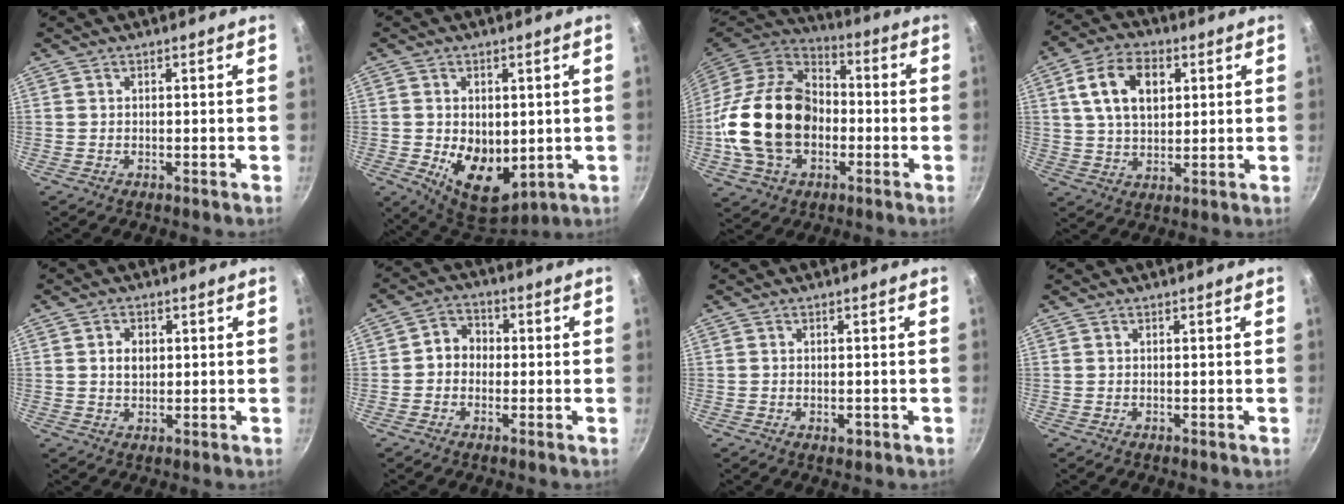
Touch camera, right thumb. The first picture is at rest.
{"total": 12.2, "force": [-1.0, 8.1, 9.1], "torque": [-0.114, -0.028, 0.005]}
{"total": 23.3, "force": [-3.4, 16.6, 16.0], "torque": [-0.277, 0.040, -0.065]}
{"total": 11.9, "force": [3.5, 7.6, 8.5], "torque": [-0.135, 0.003, 0.058]}
{"total": 3.4, "force": [0.6, 2.5, 2.3], "torque": [-0.026, 0.001, 0.011]}
{"total": 5.0, "force": [-0.3, 4.4, 2.4], "torque": [-0.010, 0.013, -0.018]}
{"total": 1.8, "force": [-0.6, 1.1, 1.3], "torque": [-0.019, -0.002, -0.009]}
{"total": 0.0}